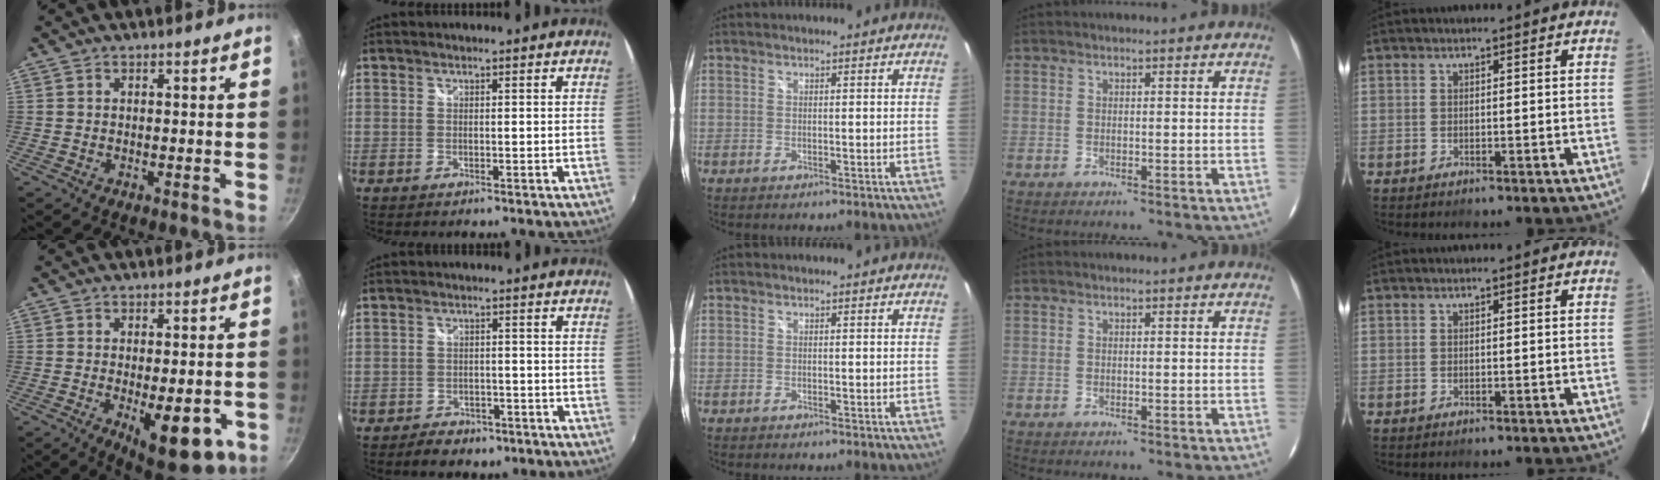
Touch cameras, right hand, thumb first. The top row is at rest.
{"thumb": {"total": 12.2, "force": [-3.5, 5.1, 10.6], "torque": [-0.109, -0.003, -0.034]}, "index": {"total": 6.5, "force": [-4.8, 3.7, 2.3], "torque": [-0.063, 0.005, -0.064]}}